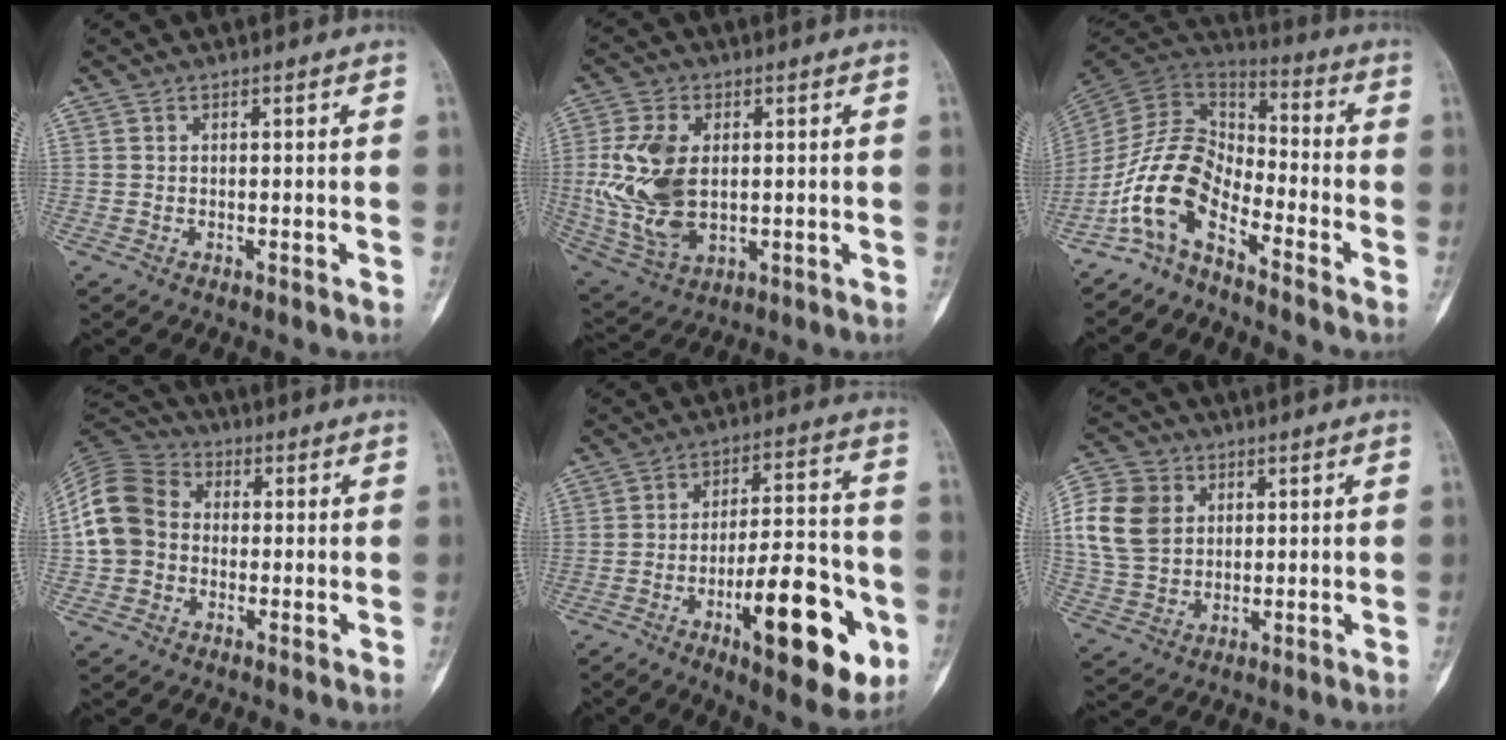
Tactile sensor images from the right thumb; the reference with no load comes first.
{"total": 14.3, "force": [0.8, 8.7, 11.3], "torque": [-0.235, -0.007, 0.028]}
{"total": 11.6, "force": [-7.1, 5.5, 7.3], "torque": [-0.135, 0.084, -0.152]}
{"total": 11.2, "force": [-0.3, 9.5, 5.9], "torque": [-0.109, 0.031, -0.019]}
{"total": 20.8, "force": [-7.8, 7.1, 17.9], "torque": [-0.237, 0.031, -0.110]}
{"total": 12.4, "force": [3.0, 9.8, 6.9], "torque": [-0.129, 0.002, 0.058]}